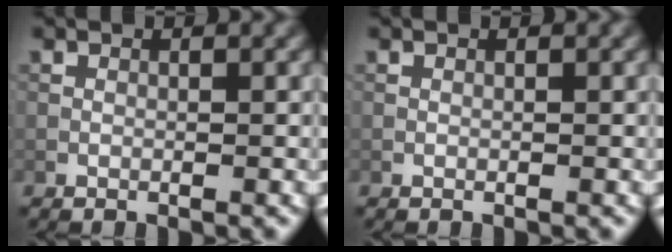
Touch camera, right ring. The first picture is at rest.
{"total": 0.0}